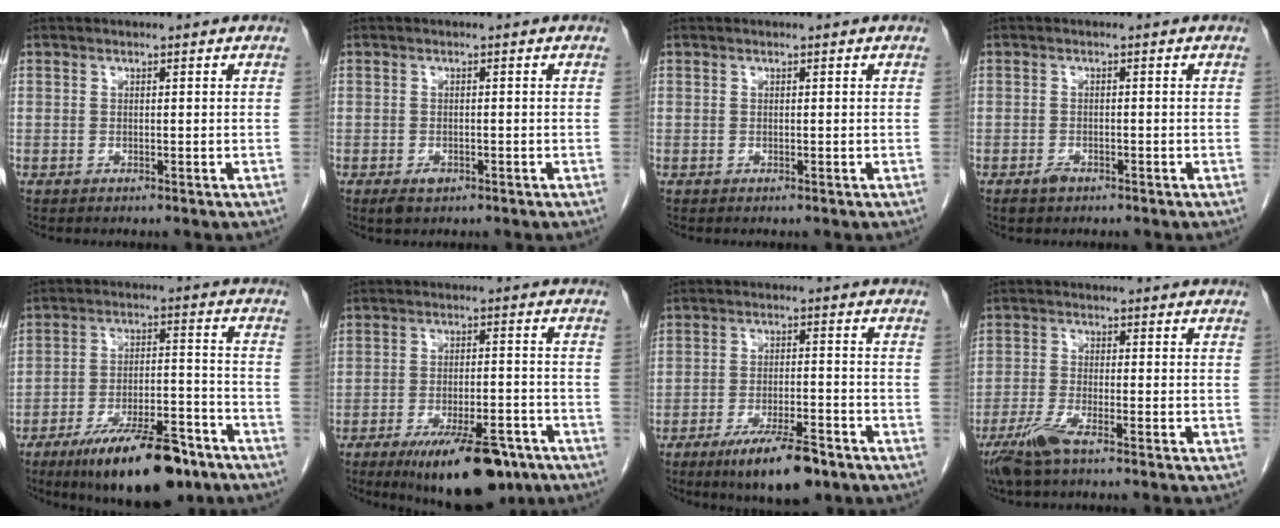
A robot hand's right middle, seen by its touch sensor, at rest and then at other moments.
{"total": 1.8, "force": [-1.0, 1.0, 1.1], "torque": [-0.021, 0.000, -0.010]}
{"total": 0.0}
{"total": 1.5, "force": [-1.1, 0.8, 0.7], "torque": [-0.016, 0.000, -0.016]}
{"total": 16.1, "force": [-11.4, 4.2, 10.5], "torque": [-0.157, -0.001, -0.184]}
{"total": 13.6, "force": [-9.2, 4.0, 9.2], "torque": [-0.128, -0.009, -0.138]}
{"total": 9.9, "force": [-6.7, 2.0, 6.9], "torque": [-0.118, -0.015, -0.108]}
{"total": 5.3, "force": [-3.9, 0.1, 3.6], "torque": [-0.077, -0.014, -0.080]}